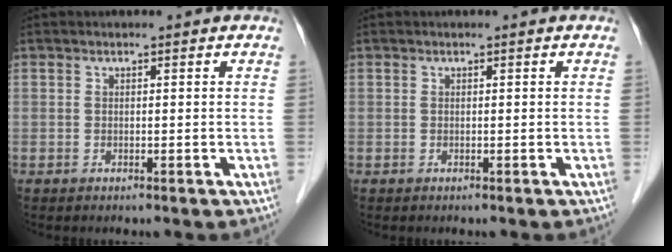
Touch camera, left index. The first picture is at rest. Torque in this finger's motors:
{"motor_torque": [0.00, 0.00, 0.00, 0.00]}